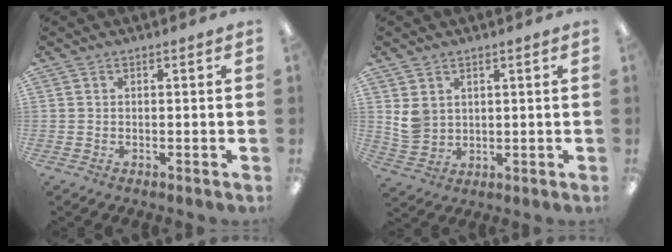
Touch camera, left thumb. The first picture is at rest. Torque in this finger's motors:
{"motor_torque": [0.86, 0.87, 0.66, -0.79, 0.02]}